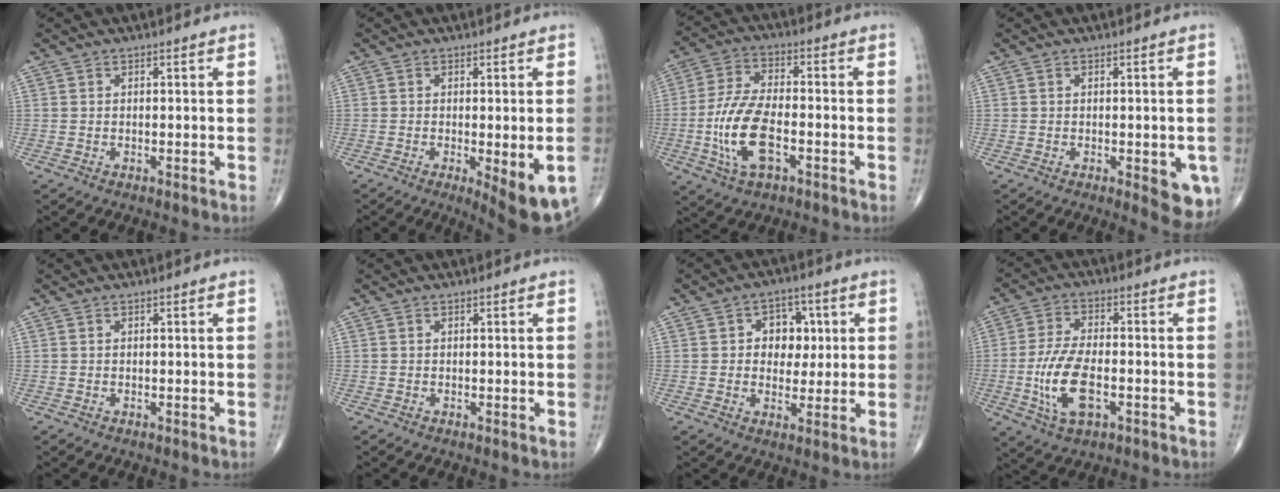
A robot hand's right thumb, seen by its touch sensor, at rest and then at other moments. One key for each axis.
{"total": 10.2, "fx": -3.9, "fy": 2.9, "fz": 9.0, "tx": -0.113, "ty": -0.015, "tz": -0.050}
{"total": 12.6, "fx": -3.6, "fy": 5.8, "fz": 10.6, "tx": -0.222, "ty": 0.017, "tz": -0.069}
{"total": 6.6, "fx": -1.8, "fy": 2.4, "fz": 5.9, "tx": -0.051, "ty": -0.011, "tz": -0.017}
{"total": 0.0}
{"total": 0.0}
{"total": 7.9, "fx": 1.5, "fy": 6.0, "fz": 5.0, "tx": -0.024, "ty": 0.002, "tz": 0.020}
{"total": 11.3, "fx": -2.9, "fy": 5.3, "fz": 9.6, "tx": -0.196, "ty": 0.009, "tz": -0.053}